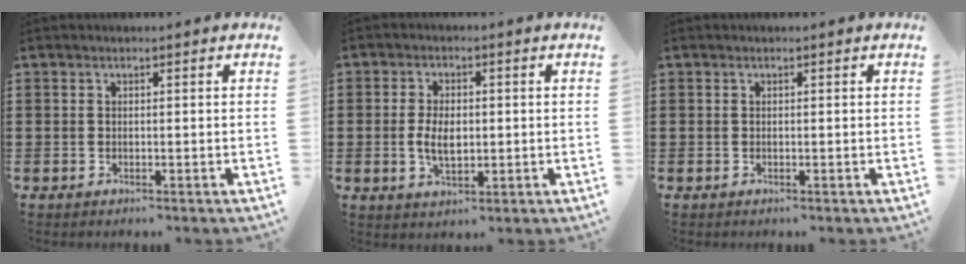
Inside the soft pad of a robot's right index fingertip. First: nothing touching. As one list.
[{"total": 4.7, "force": [-0.2, 2.5, 3.9], "torque": [-0.082, 0.005, -0.006]}, {"total": 0.0}]